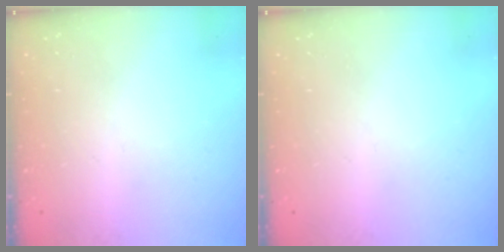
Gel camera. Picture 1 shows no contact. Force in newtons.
{"total": 0.0}